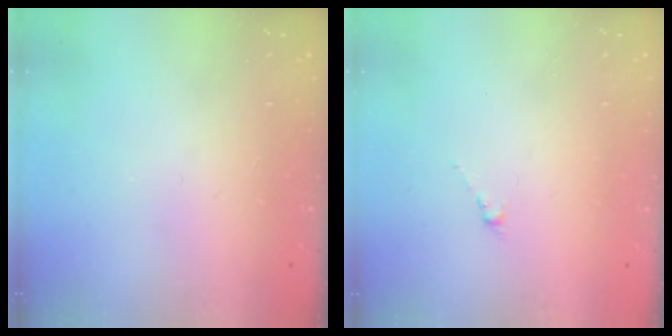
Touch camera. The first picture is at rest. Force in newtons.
{"total": 0.5, "press": 0.3, "slide": 0.4}